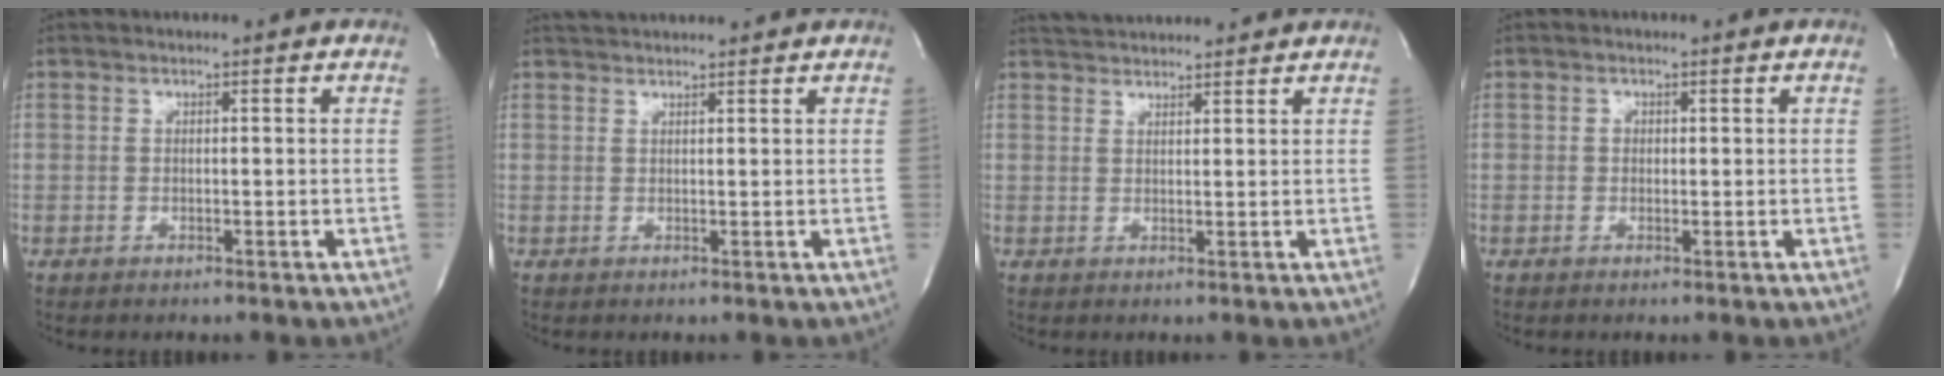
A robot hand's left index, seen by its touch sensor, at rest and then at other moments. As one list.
[{"total": 4.4, "force": [4.2, 0.6, 1.1], "torque": [-0.018, 0.031, 0.063]}, {"total": 6.3, "force": [6.0, 0.9, 1.4], "torque": [-0.028, 0.031, 0.092]}, {"total": 1.0, "force": [-0.1, 0.9, 0.4], "torque": [-0.007, -0.003, -0.002]}]